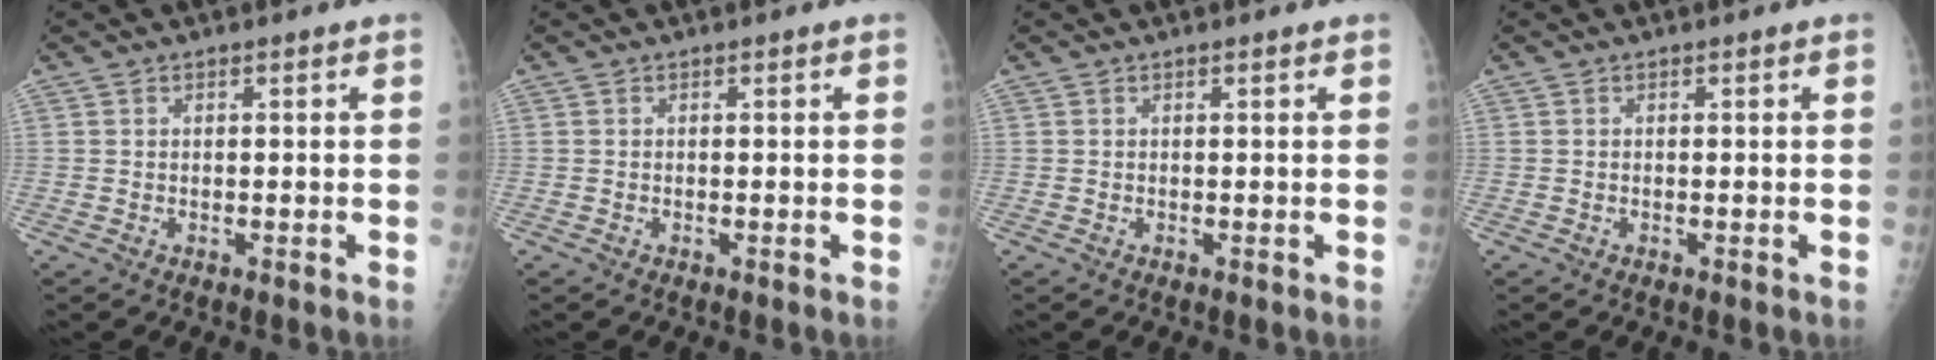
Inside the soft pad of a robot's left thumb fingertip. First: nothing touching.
{"total": 0.0}
{"total": 0.5, "force": [0.4, 0.0, 0.3], "torque": [-0.007, 0.002, 0.005]}
{"total": 0.0}